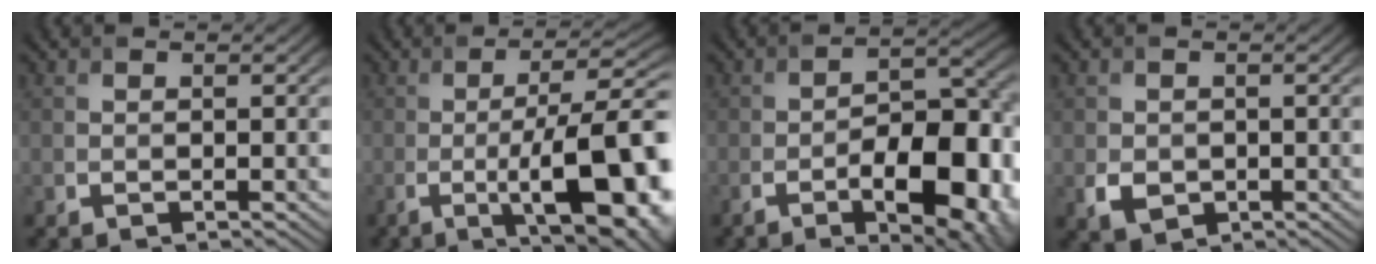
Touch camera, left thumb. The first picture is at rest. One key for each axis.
{"total": 14.6, "fx": -4.4, "fy": 4.0, "fz": 13.3, "tx": -0.167, "ty": 0.004, "tz": -0.056}
{"total": 11.1, "fx": -4.8, "fy": 4.2, "fz": 9.1, "tx": -0.134, "ty": 0.000, "tz": -0.070}
{"total": 2.7, "fx": -0.5, "fy": 2.2, "fz": 1.5, "tx": -0.037, "ty": -0.005, "tz": -0.009}